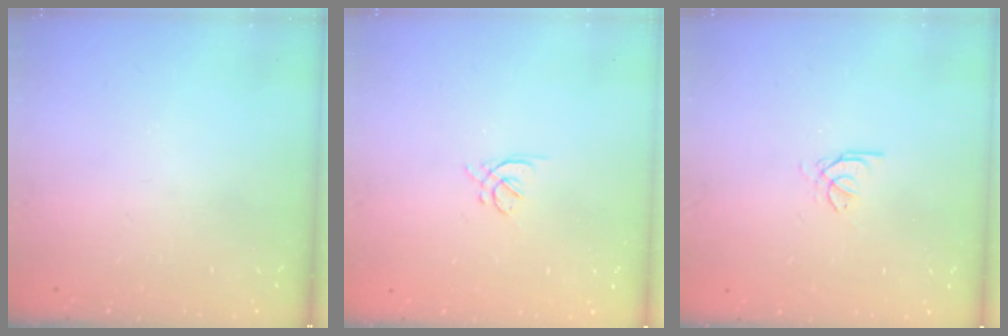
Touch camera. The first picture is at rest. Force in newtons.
{"total": 2.8, "press": 2.8, "slide": 0.7}
{"total": 0.7, "press": 0.6, "slide": 0.4}